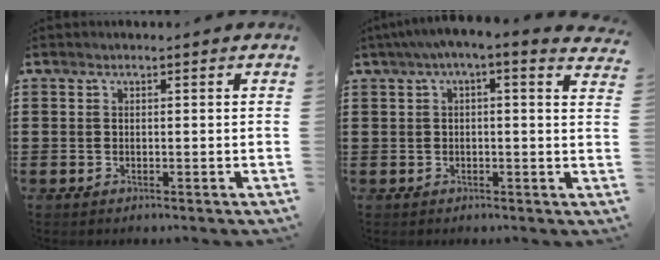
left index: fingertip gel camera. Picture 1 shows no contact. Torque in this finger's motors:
{"motor_torque": [2.14, 0.00, 0.75, 0.15]}